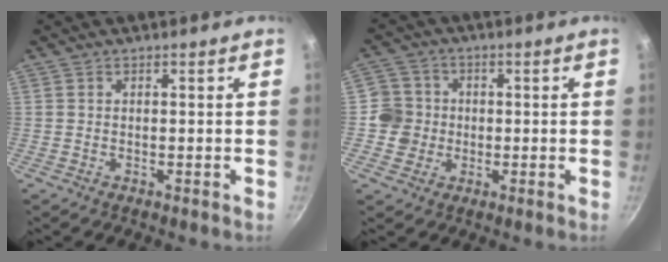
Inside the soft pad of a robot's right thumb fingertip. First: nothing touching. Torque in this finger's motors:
{"motor_torque": [-0.04, -0.05, 0.31, 0.15, -0.01]}